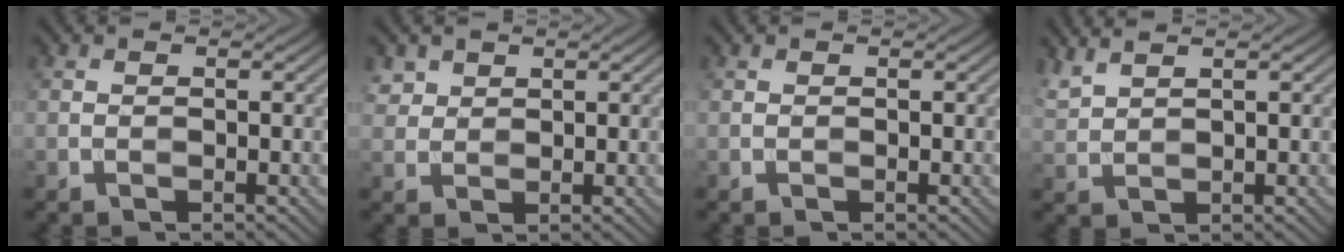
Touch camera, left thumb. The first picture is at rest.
{"total": 2.4, "force": [1.5, 1.7, 0.6], "torque": [-0.020, 0.001, 0.034]}
{"total": 0.0}
{"total": 2.8, "force": [2.4, 0.5, 1.3], "torque": [-0.035, 0.010, 0.056]}